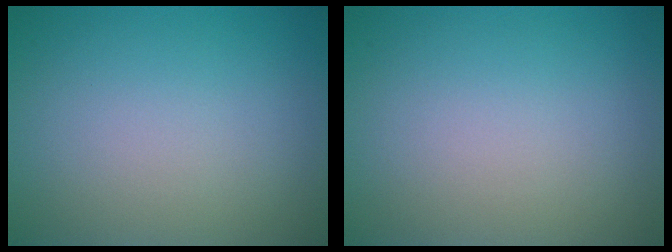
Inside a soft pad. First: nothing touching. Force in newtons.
{"total": 0.0}